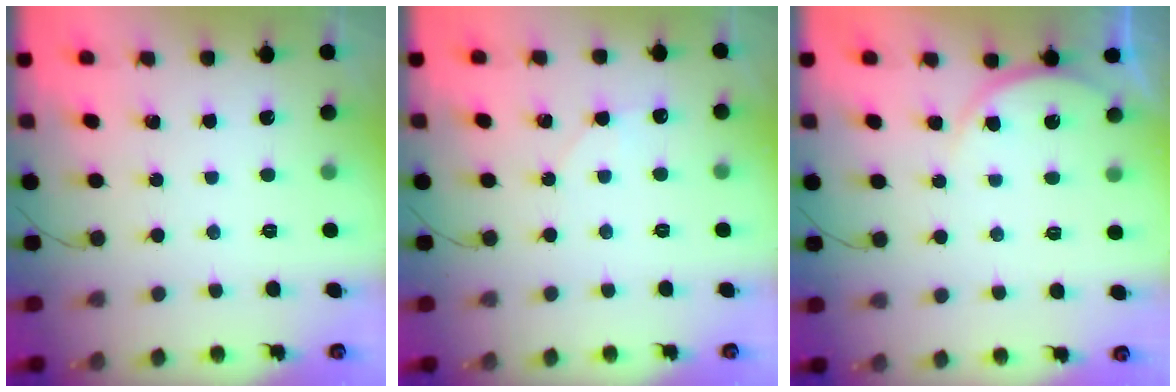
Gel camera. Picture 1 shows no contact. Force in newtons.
{"total": 4.2, "press": 3.6, "slide": 2.1}
{"total": 5.9, "press": 5.9, "slide": 0.7}